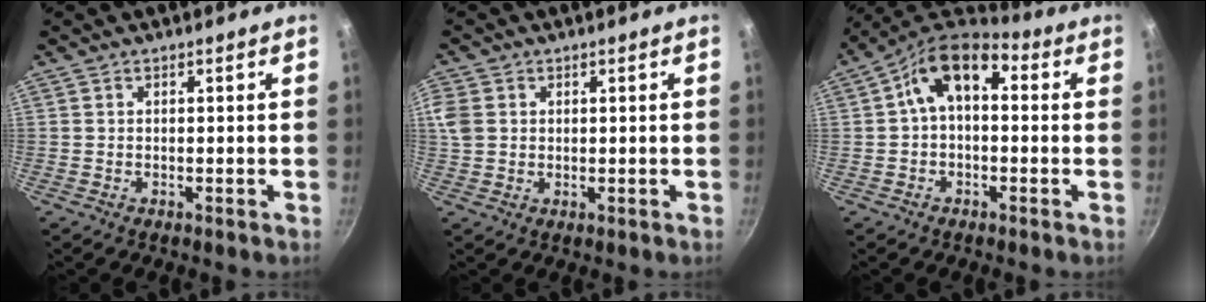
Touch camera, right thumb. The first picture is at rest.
{"total": 6.4, "force": [1.7, 5.1, 3.5], "torque": [-0.076, 0.008, 0.034]}
{"total": 11.5, "force": [1.8, 7.2, 8.8], "torque": [-0.136, 0.034, 0.010]}